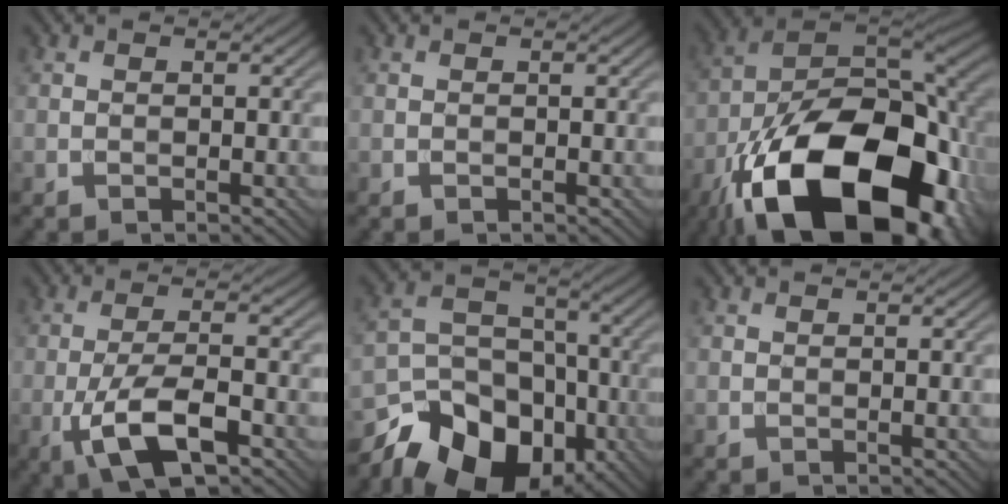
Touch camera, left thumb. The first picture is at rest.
{"total": 0.0}
{"total": 23.2, "force": [-12.2, 11.4, 16.1], "torque": [-0.319, -0.066, -0.170]}
{"total": 9.1, "force": [-3.9, 3.0, 7.6], "torque": [-0.149, 0.003, -0.079]}
{"total": 15.9, "force": [-10.4, 9.8, 6.9], "torque": [-0.144, -0.023, -0.179]}
{"total": 0.0}